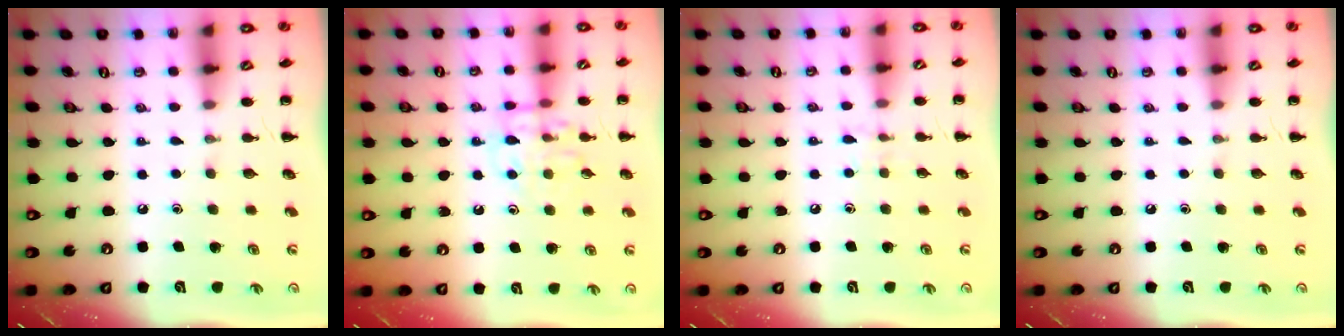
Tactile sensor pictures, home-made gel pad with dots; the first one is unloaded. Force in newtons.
{"total": 10.6, "press": 10.6, "slide": 0.7}
{"total": 5.4, "press": 5.2, "slide": 1.6}
{"total": 0.0}